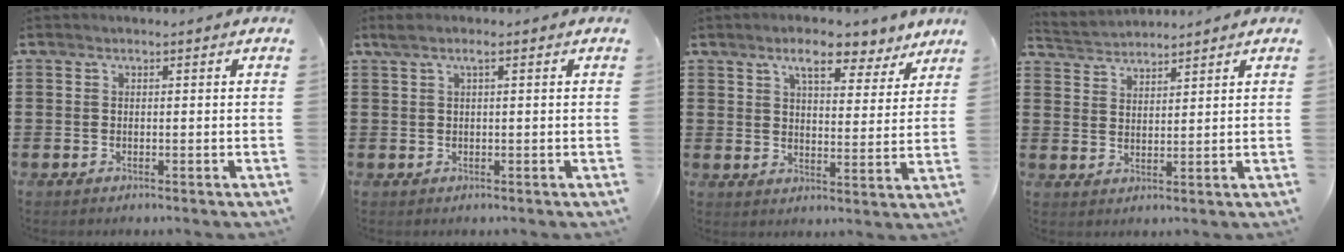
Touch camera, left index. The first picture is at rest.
{"total": 1.4, "force": [0.4, 0.2, 1.3], "torque": [-0.026, 0.000, 0.007]}
{"total": 7.2, "force": [5.8, 1.9, 3.8], "torque": [-0.061, -0.021, 0.097]}
{"total": 2.8, "force": [2.8, 0.3, -0.4], "torque": [-0.004, -0.007, 0.051]}